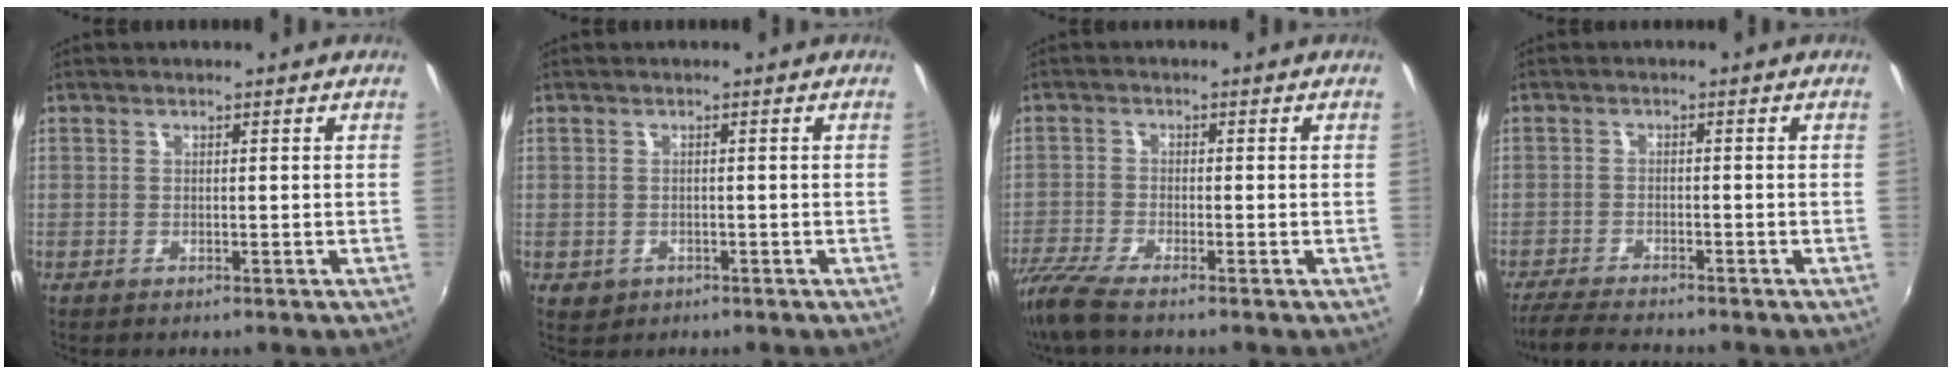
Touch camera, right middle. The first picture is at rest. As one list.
[{"total": 2.2, "force": [-0.7, 1.9, 0.9], "torque": [-0.020, -0.004, -0.007]}, {"total": 7.3, "force": [-6.1, 0.6, 3.9], "torque": [-0.104, -0.030, -0.117]}, {"total": 6.4, "force": [-5.9, 0.6, 2.4], "torque": [-0.070, -0.021, -0.107]}]